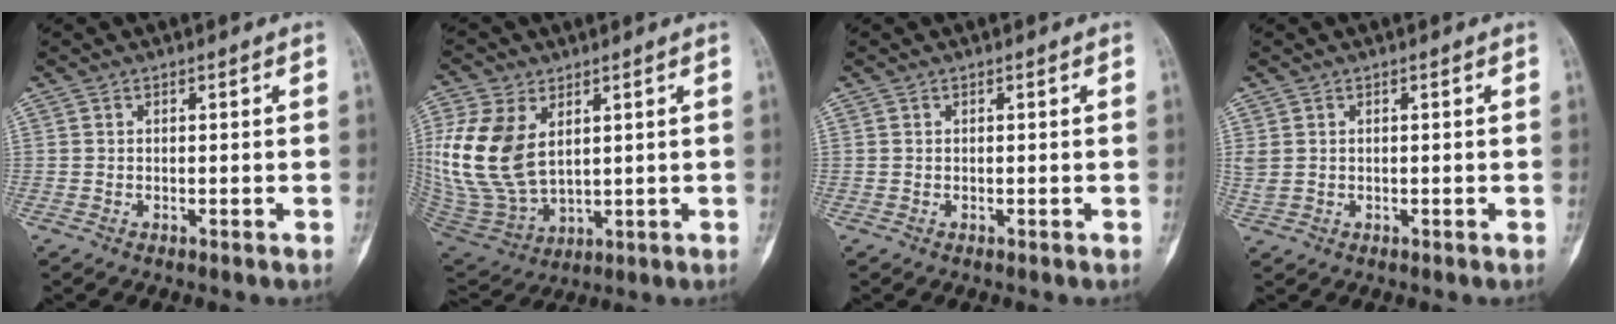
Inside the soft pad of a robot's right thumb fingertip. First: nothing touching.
{"total": 16.4, "force": [4.0, 10.3, 12.0], "torque": [-0.251, -0.021, 0.093]}
{"total": 0.0}
{"total": 2.0, "force": [0.5, 1.4, 1.3], "torque": [-0.045, 0.005, 0.018]}